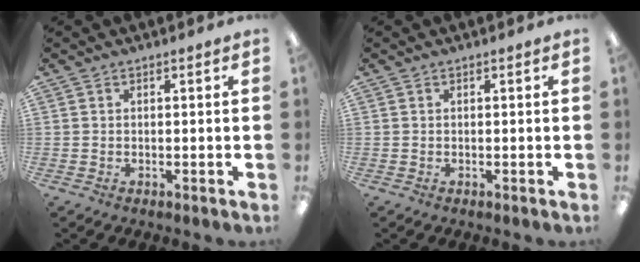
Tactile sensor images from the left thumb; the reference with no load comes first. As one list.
[{"total": 0.0}]